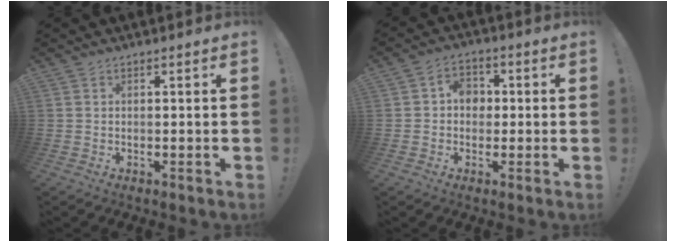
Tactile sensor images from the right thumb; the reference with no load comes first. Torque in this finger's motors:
{"motor_torque": [0.09, -0.06, 0.08, 0.08, 0.00]}